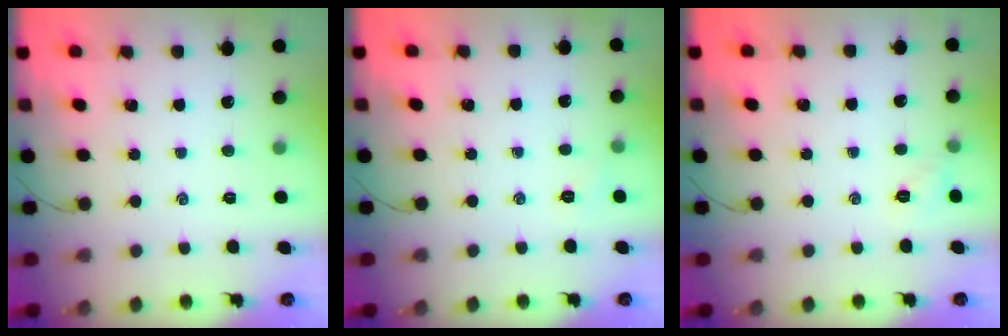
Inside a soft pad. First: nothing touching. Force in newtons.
{"total": 3.5, "press": 3.4, "slide": 0.9}
{"total": 5.6, "press": 5.3, "slide": 1.6}